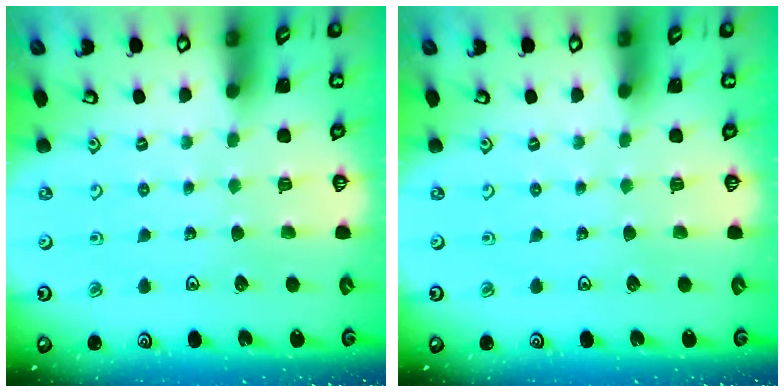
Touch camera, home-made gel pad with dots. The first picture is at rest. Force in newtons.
{"total": 0.0}